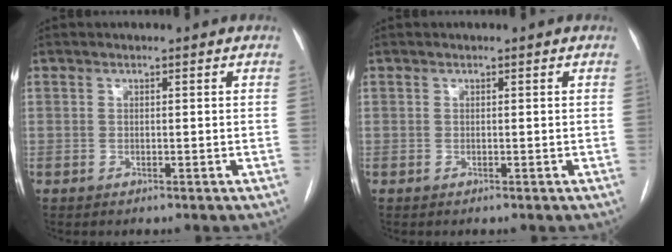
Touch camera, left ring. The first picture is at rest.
{"total": 0.0}